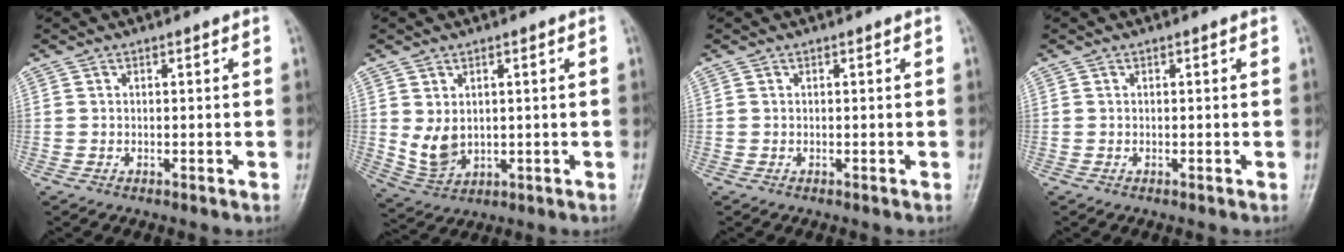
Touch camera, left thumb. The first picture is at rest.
{"total": 5.8, "force": [0.7, 4.2, 3.9], "torque": [-0.058, -0.011, 0.031]}
{"total": 0.0}
{"total": 0.0}